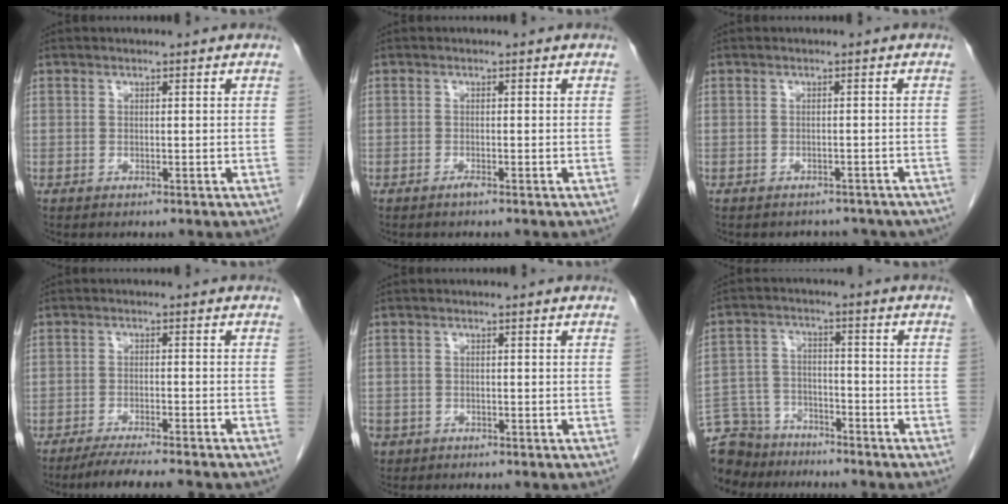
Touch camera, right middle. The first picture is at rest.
{"total": 0.7, "force": [-0.6, -0.1, 0.4], "torque": [-0.011, -0.001, -0.011]}
{"total": 7.1, "force": [-6.2, 3.2, 1.3], "torque": [-0.009, 0.003, -0.060]}
{"total": 9.0, "force": [-7.8, 0.2, 4.5], "torque": [-0.055, -0.018, -0.119]}
{"total": 3.3, "force": [-2.2, 2.4, 0.7], "torque": [-0.020, -0.001, -0.038]}
{"total": 14.7, "force": [-12.8, 6.7, 3.1], "torque": [-0.083, 0.019, -0.203]}